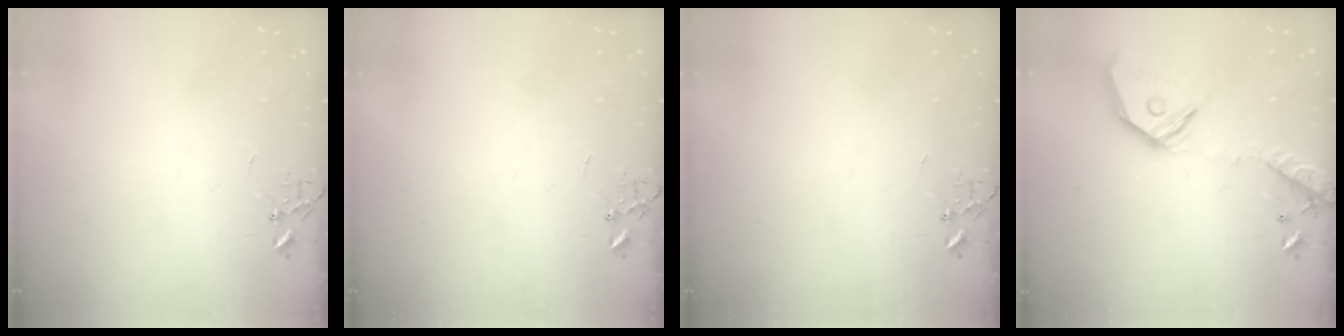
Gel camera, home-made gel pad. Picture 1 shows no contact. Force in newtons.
{"total": 0.0}
{"total": 0.0}
{"total": 18.4, "press": 18.2, "slide": 3.1}